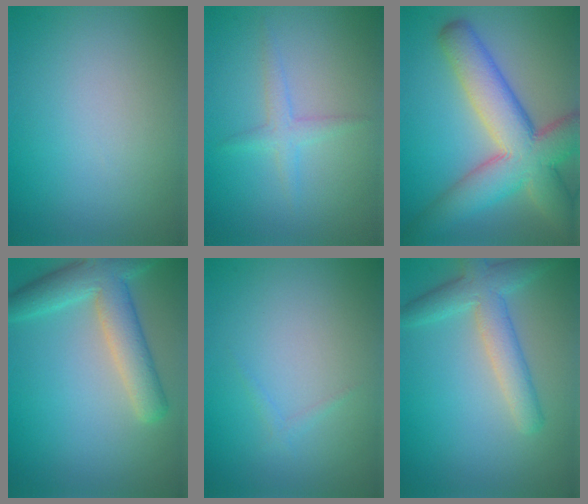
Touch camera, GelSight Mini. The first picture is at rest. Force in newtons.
{"total": 1.8, "press": 1.8, "slide": 0.1}
{"total": 10.5, "press": 10.5, "slide": 0.8}
{"total": 6.0, "press": 6.0, "slide": 0.4}
{"total": 0.6, "press": 0.6, "slide": 0.0}
{"total": 4.5, "press": 4.4, "slide": 0.2}